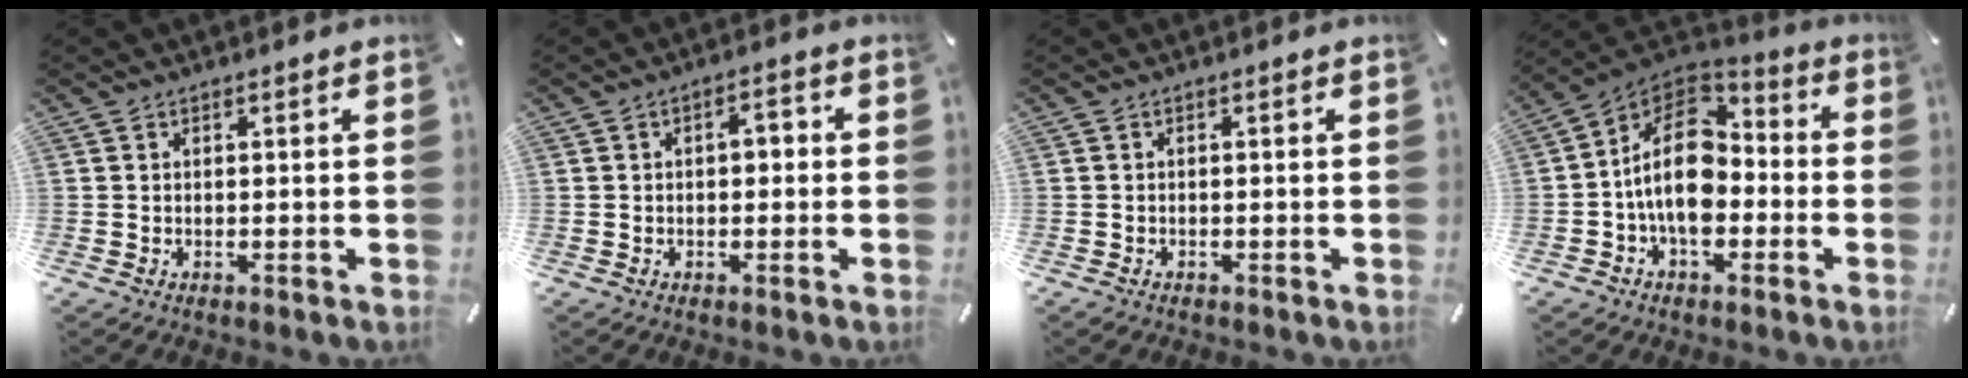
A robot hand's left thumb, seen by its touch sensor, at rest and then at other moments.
{"total": 3.2, "force": [-0.6, 1.8, 2.5], "torque": [-0.041, 0.012, -0.017]}
{"total": 0.6, "force": [-0.4, 0.4, 0.1], "torque": [-0.002, 0.003, -0.011]}
{"total": 16.0, "force": [-2.4, 10.9, 11.4], "torque": [-0.214, 0.013, -0.049]}